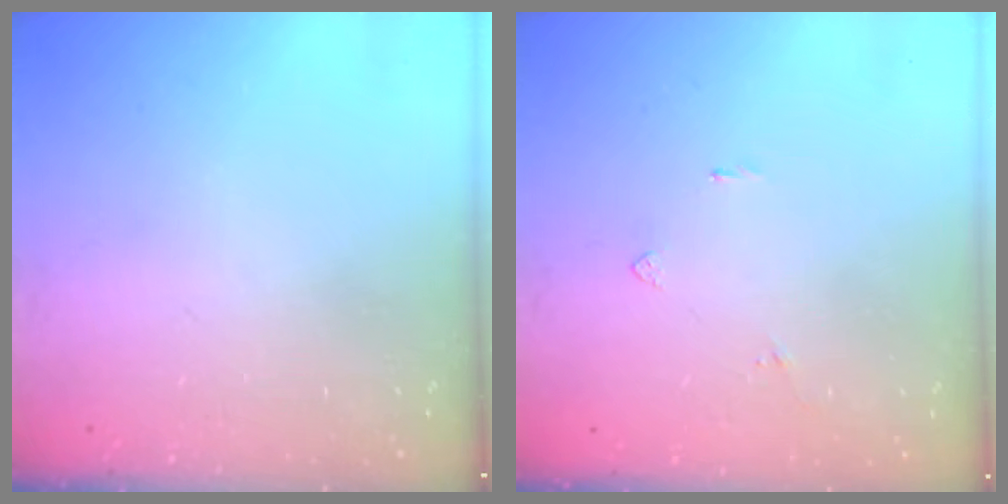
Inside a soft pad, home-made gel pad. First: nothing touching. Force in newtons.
{"total": 2.0, "press": 2.0, "slide": 0.5}